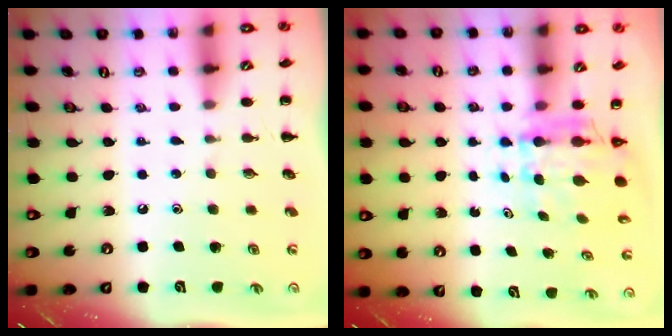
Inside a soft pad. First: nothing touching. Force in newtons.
{"total": 5.5, "press": 5.3, "slide": 1.4}